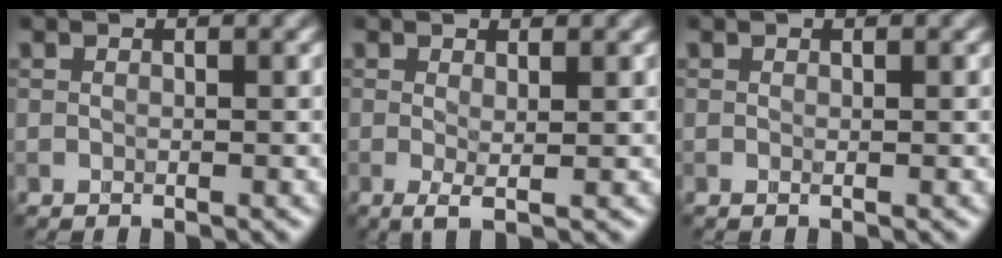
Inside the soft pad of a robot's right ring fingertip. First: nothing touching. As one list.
[{"total": 1.5, "force": [0.0, 0.2, 1.5], "torque": [-0.033, -0.006, 0.000]}, {"total": 0.0}]